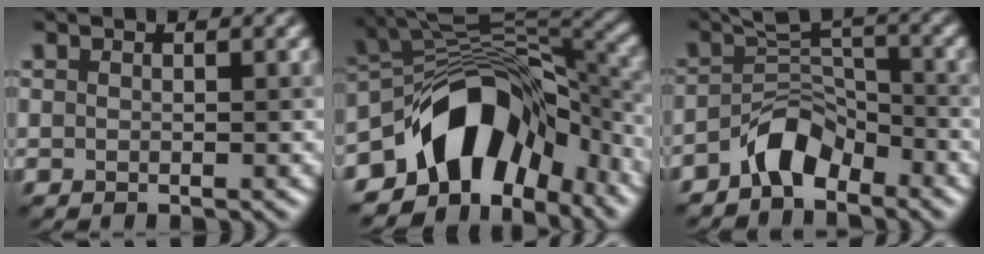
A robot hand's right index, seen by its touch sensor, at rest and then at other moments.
{"total": 12.2, "force": [-5.9, 7.8, 7.3], "torque": [-0.097, 0.014, -0.116]}
{"total": 4.0, "force": [-2.9, 1.9, 2.0], "torque": [-0.027, 0.015, -0.058]}